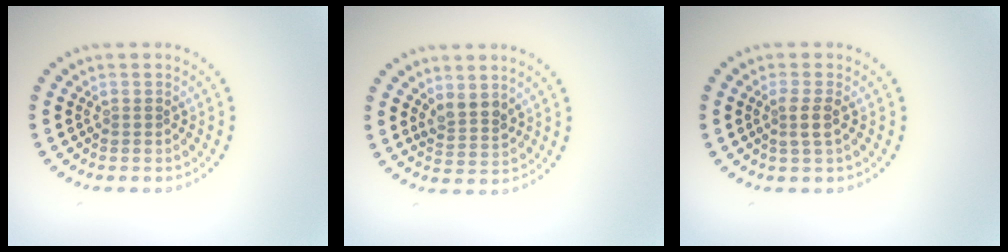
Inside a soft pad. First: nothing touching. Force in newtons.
{"total": 2.1, "press": 1.8, "slide": 1.0}
{"total": 1.8, "press": 1.4, "slide": 1.1}